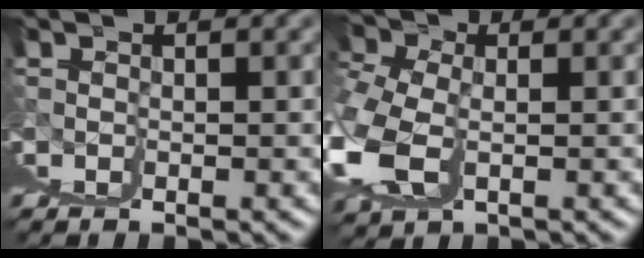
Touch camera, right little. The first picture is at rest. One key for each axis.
{"total": 2.9, "fx": 1.3, "fy": 1.9, "fz": 1.7, "tx": -0.031, "ty": -0.003, "tz": 0.028}